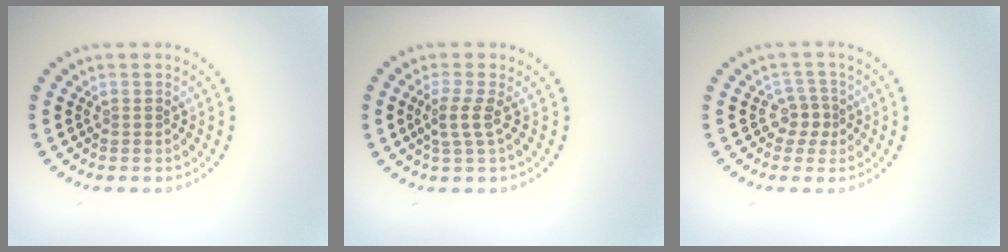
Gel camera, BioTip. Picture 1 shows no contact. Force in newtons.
{"total": 1.9, "press": 1.5, "slide": 1.2}
{"total": 2.0, "press": 1.5, "slide": 1.4}